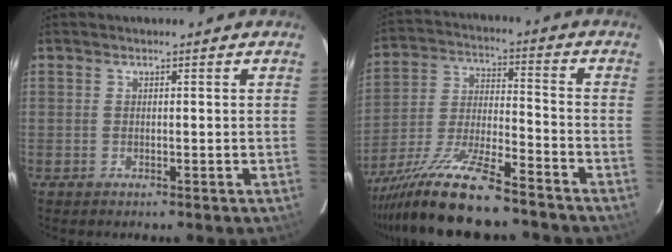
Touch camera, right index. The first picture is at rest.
{"total": 15.3, "force": [-12.6, 1.5, 8.7], "torque": [-0.177, -0.018, -0.227]}